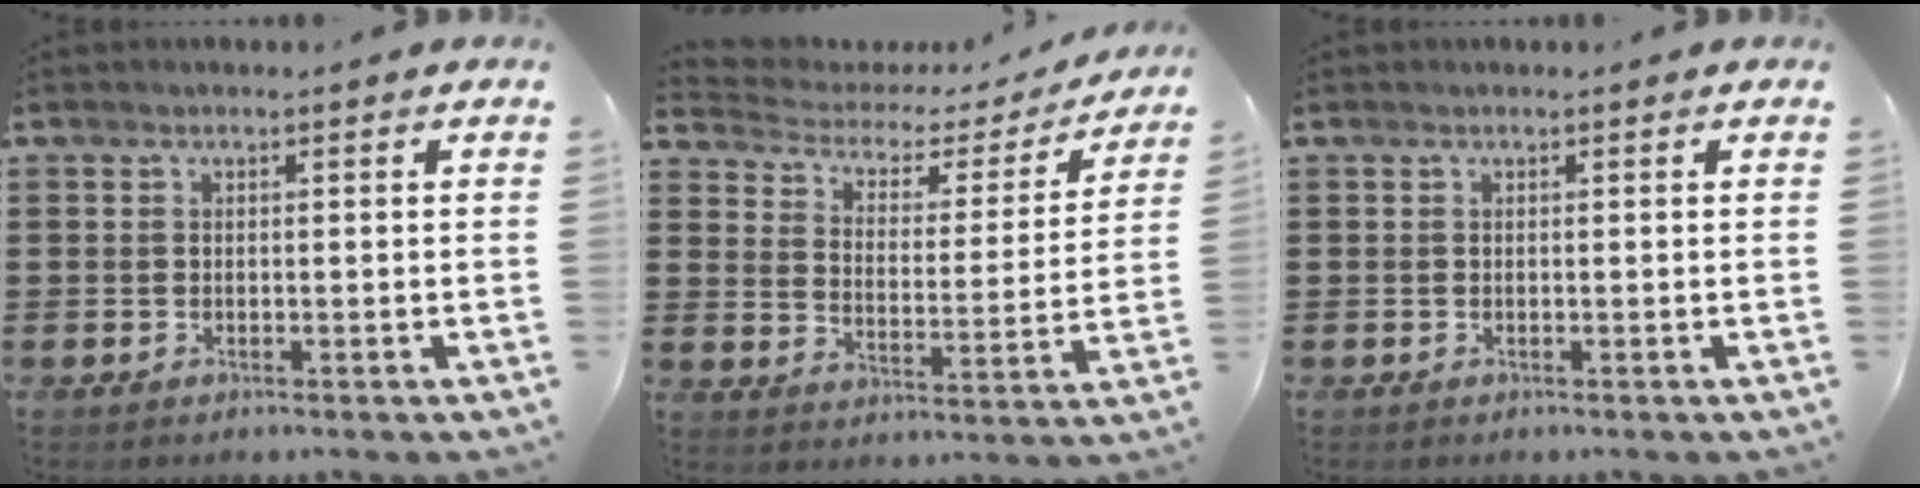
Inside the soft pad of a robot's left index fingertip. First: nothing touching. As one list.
[{"total": 3.2, "force": [2.3, 1.8, 1.2], "torque": [-0.043, -0.015, 0.030]}, {"total": 0.0}]